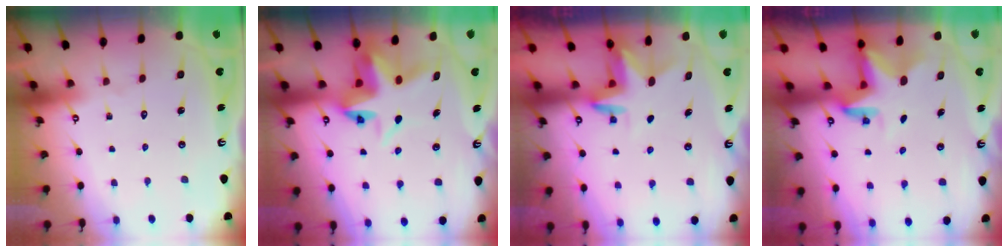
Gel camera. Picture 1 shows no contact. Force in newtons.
{"total": 6.6, "press": 6.6, "slide": 0.6}
{"total": 3.2, "press": 3.2, "slide": 0.3}
{"total": 3.3, "press": 3.3, "slide": 0.2}